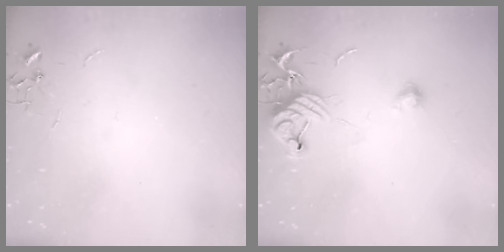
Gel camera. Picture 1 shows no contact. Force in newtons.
{"total": 12.1, "press": 12.1, "slide": 0.4}